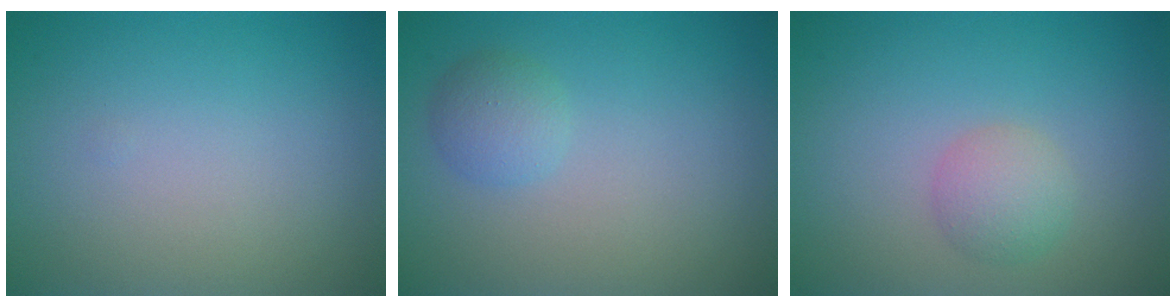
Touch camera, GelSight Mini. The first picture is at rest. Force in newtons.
{"total": 1.8, "press": 1.8, "slide": 0.1}
{"total": 2.3, "press": 2.3, "slide": 0.1}